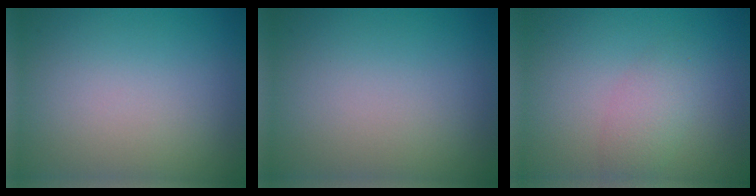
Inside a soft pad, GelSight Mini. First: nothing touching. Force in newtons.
{"total": 0.0}
{"total": 2.3, "press": 2.3, "slide": 0.1}